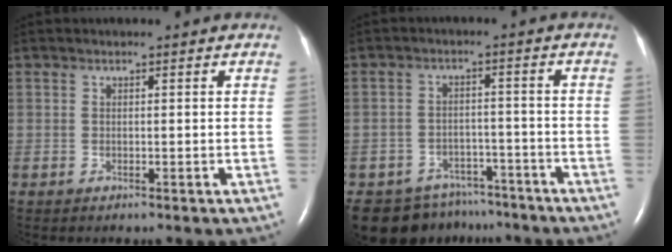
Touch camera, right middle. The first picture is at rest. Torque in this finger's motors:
{"motor_torque": [0.57, -0.54, 0.09, 0.01]}